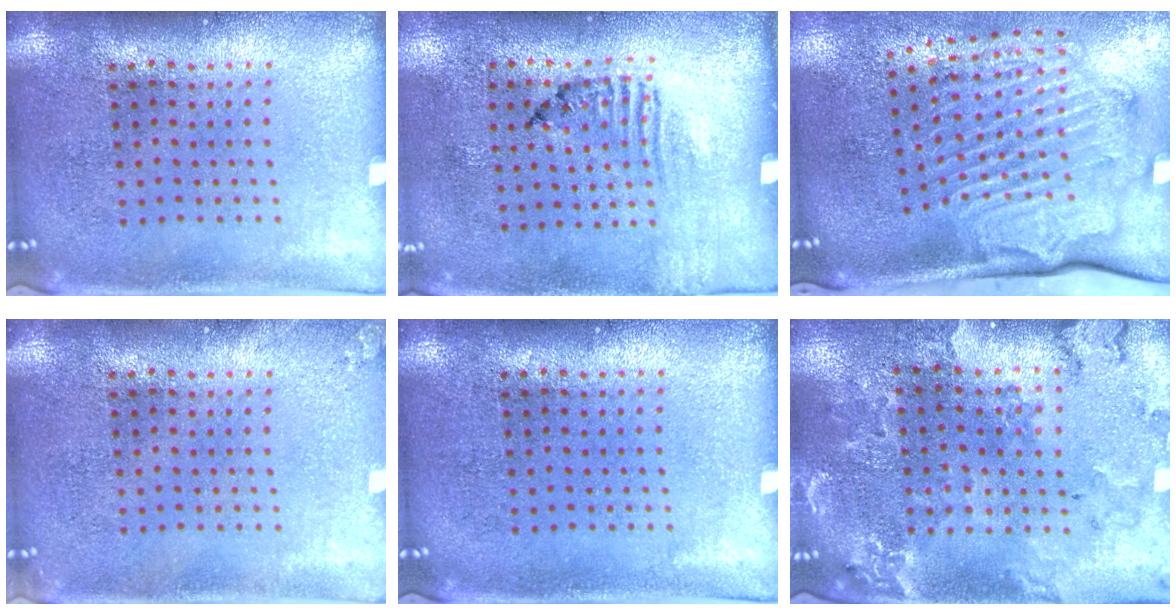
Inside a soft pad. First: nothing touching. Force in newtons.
{"total": 1.6, "press": 1.0, "slide": 1.3}
{"total": 2.4, "press": 2.2, "slide": 0.9}
{"total": 0.9, "press": 0.9, "slide": 0.1}
{"total": 0.0}
{"total": 0.7, "press": 0.7, "slide": 0.2}